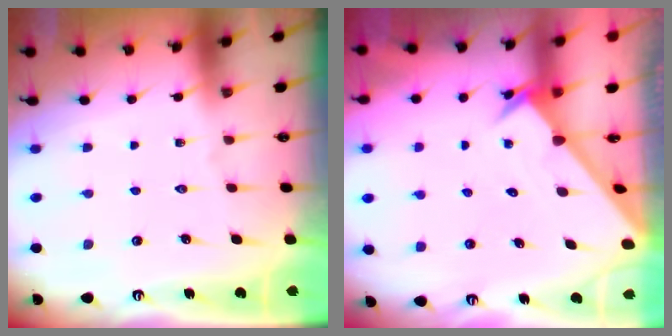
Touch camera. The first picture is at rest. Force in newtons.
{"total": 2.2, "press": 2.2, "slide": 0.1}